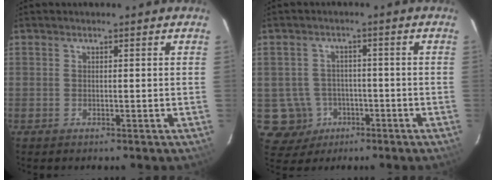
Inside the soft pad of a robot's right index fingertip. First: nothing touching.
{"total": 7.0, "force": [-2.3, 6.6, 0.8], "torque": [-0.036, 0.022, -0.024]}